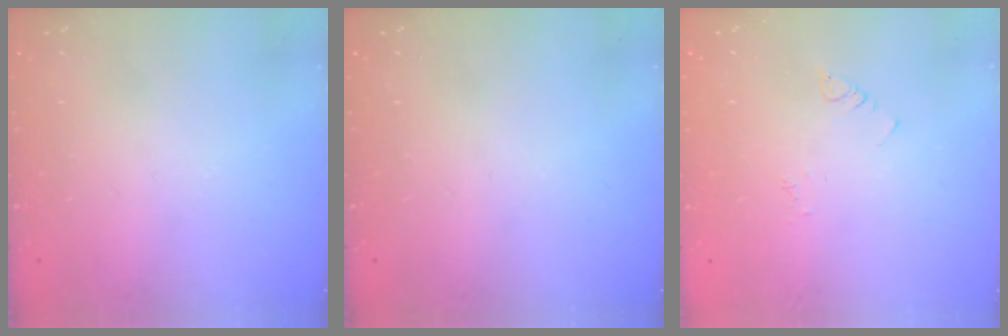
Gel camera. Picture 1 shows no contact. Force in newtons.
{"total": 0.0}
{"total": 2.5, "press": 2.5, "slide": 0.4}